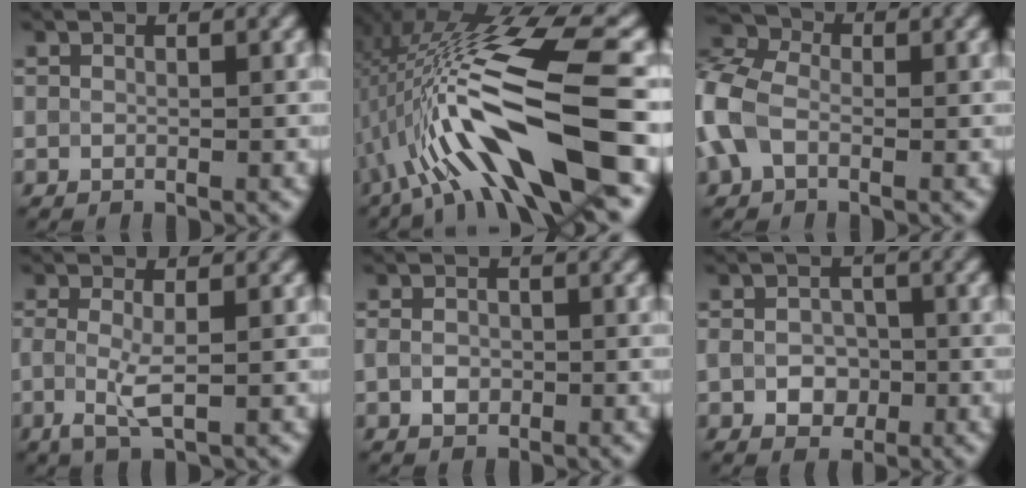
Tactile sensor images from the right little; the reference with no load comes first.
{"total": 12.4, "force": [-2.2, 2.8, 11.9], "torque": [-0.203, 0.006, -0.037]}
{"total": 5.7, "force": [-1.1, 3.9, 3.9], "torque": [-0.114, 0.012, -0.040]}
{"total": 2.4, "force": [-0.4, 0.5, 2.3], "torque": [-0.054, -0.008, -0.003]}
{"total": 1.5, "force": [-0.4, 1.2, 0.9], "torque": [-0.020, 0.000, -0.008]}
{"total": 3.0, "force": [-0.7, 2.3, 1.7], "torque": [-0.032, -0.005, -0.014]}